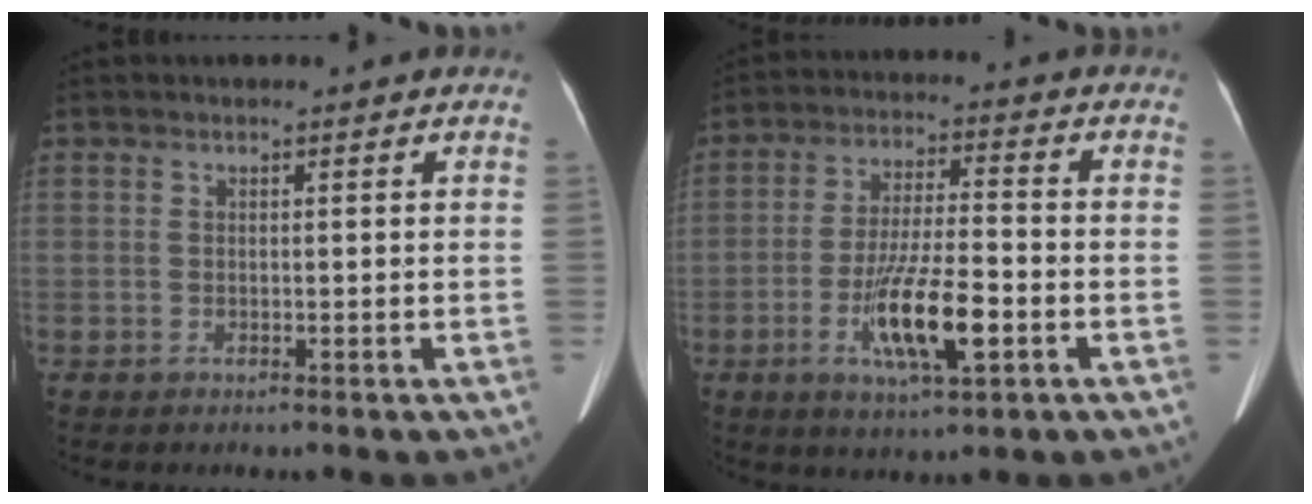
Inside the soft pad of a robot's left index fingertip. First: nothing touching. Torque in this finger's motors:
{"motor_torque": [1.62, 0.53, 0.51, 0.21]}